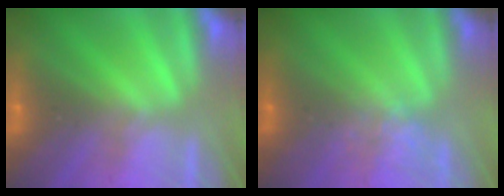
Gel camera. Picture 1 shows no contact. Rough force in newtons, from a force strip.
{"total": 2.4}